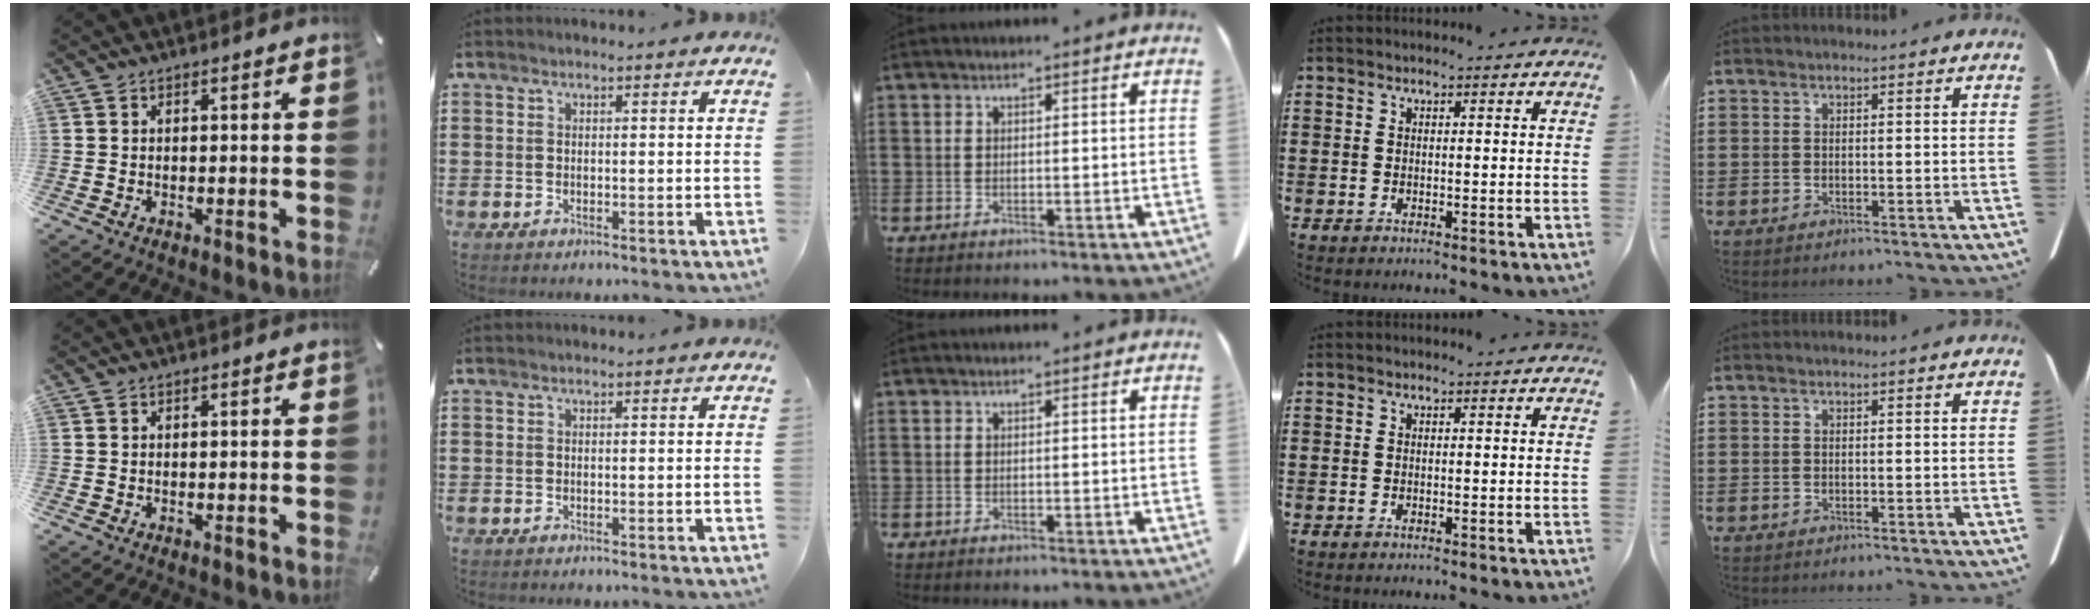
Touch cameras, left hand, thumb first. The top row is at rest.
{}